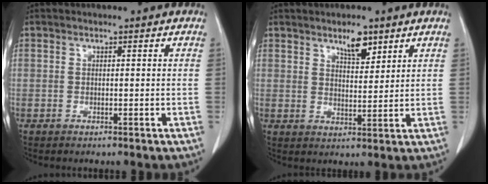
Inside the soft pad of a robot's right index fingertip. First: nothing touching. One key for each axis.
{"total": 4.4, "fx": 3.1, "fy": 1.5, "fz": 2.8, "tx": -0.048, "ty": -0.002, "tz": 0.054}